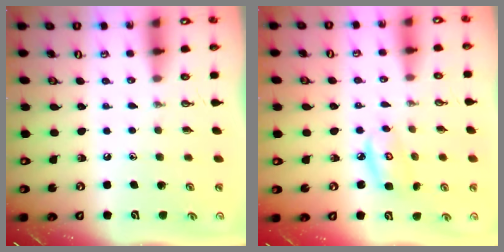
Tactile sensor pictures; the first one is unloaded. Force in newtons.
{"total": 4.9, "press": 4.9, "slide": 0.3}